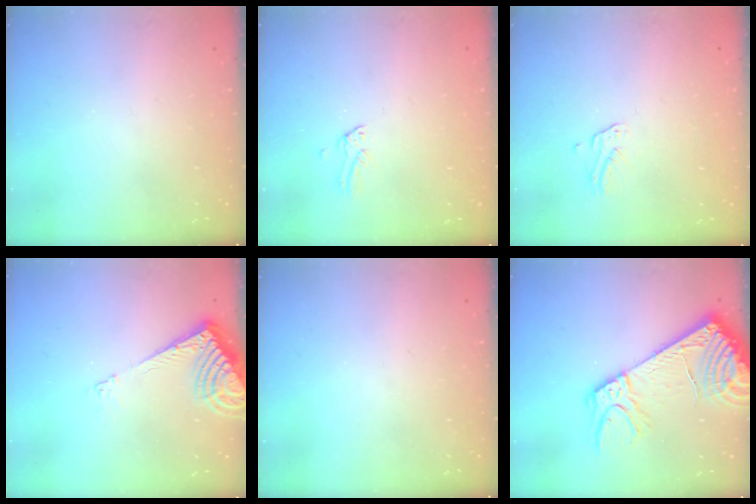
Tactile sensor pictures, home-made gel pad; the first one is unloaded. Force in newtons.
{"total": 0.0}
{"total": 2.6, "press": 2.6, "slide": 0.2}
{"total": 9.2, "press": 9.2, "slide": 0.7}
{"total": 0.0}
{"total": 16.8, "press": 16.5, "slide": 3.2}